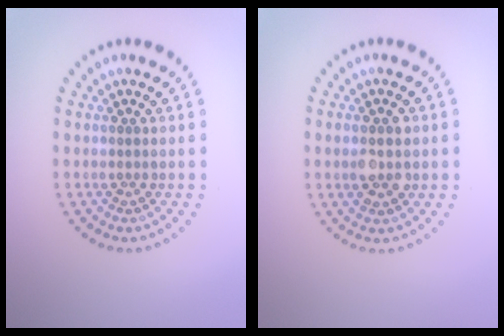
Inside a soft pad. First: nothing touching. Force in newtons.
{"total": 2.7, "press": 2.7, "slide": 0.1}